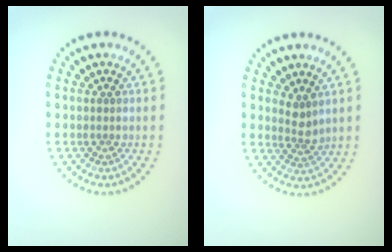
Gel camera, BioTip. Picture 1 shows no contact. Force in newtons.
{"total": 1.9, "press": 1.4, "slide": 1.2}